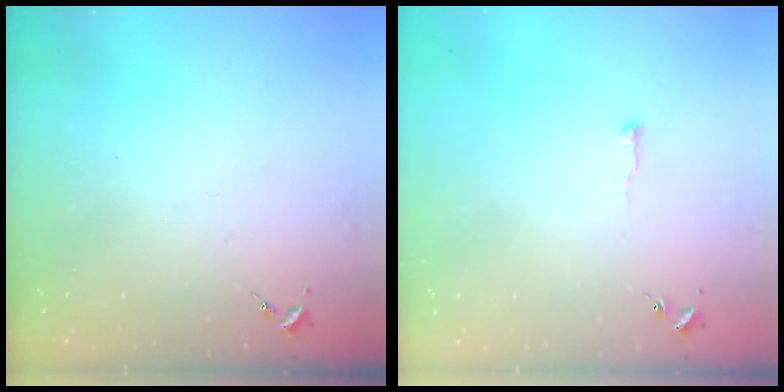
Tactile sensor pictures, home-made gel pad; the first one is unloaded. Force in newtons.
{"total": 4.0, "press": 3.9, "slide": 0.5}